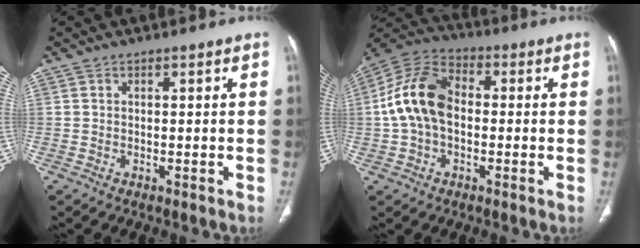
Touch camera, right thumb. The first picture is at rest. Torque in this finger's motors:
{"motor_torque": [-0.42, 1.09, 1.04, -0.16, 0.16]}